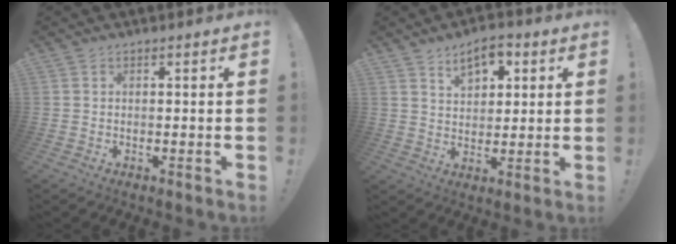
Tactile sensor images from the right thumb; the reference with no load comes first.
{"total": 8.1, "force": [4.6, 4.9, 4.5], "torque": [-0.066, -0.013, 0.084]}